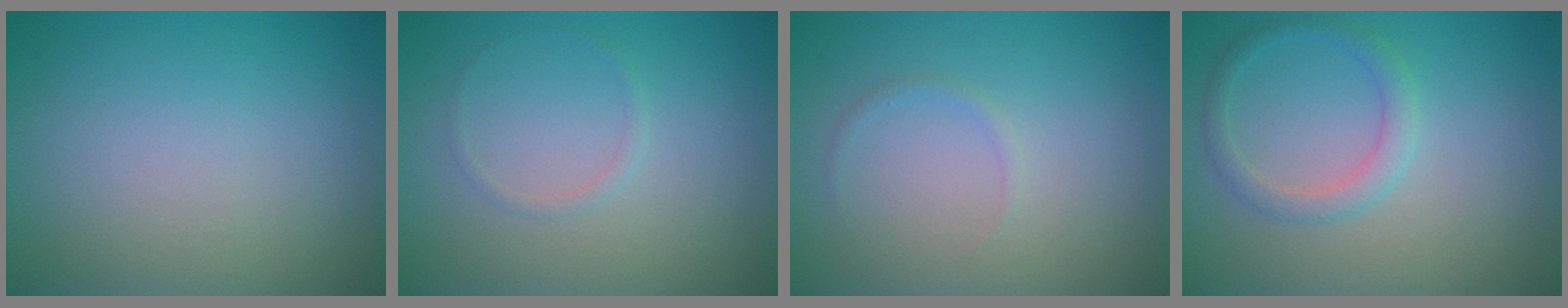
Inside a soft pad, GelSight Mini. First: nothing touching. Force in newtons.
{"total": 0.7, "press": 0.7, "slide": 0.1}
{"total": 0.7, "press": 0.7, "slide": 0.1}
{"total": 2.0, "press": 2.0, "slide": 0.1}